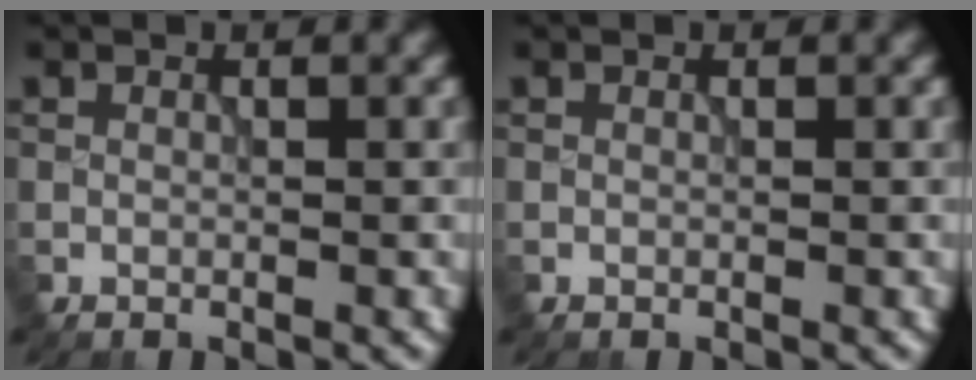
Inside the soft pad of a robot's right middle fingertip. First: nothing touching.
{"total": 0.0}